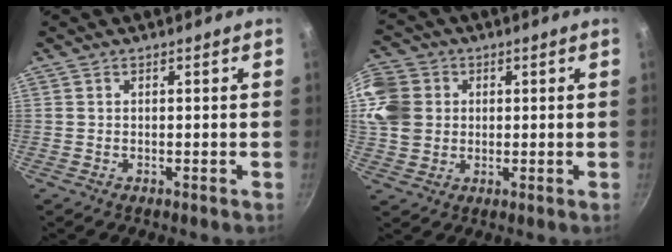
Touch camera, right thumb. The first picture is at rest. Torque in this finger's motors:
{"motor_torque": [0.67, 2.75, 0.21, -0.05, 0.13]}